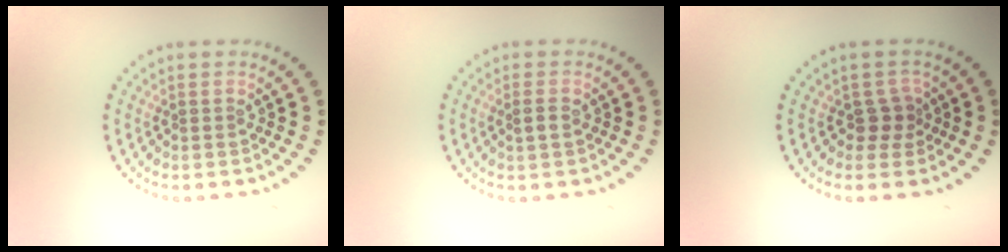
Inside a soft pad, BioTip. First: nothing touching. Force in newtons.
{"total": 1.1, "press": 1.0, "slide": 0.4}
{"total": 1.6, "press": 1.2, "slide": 1.0}